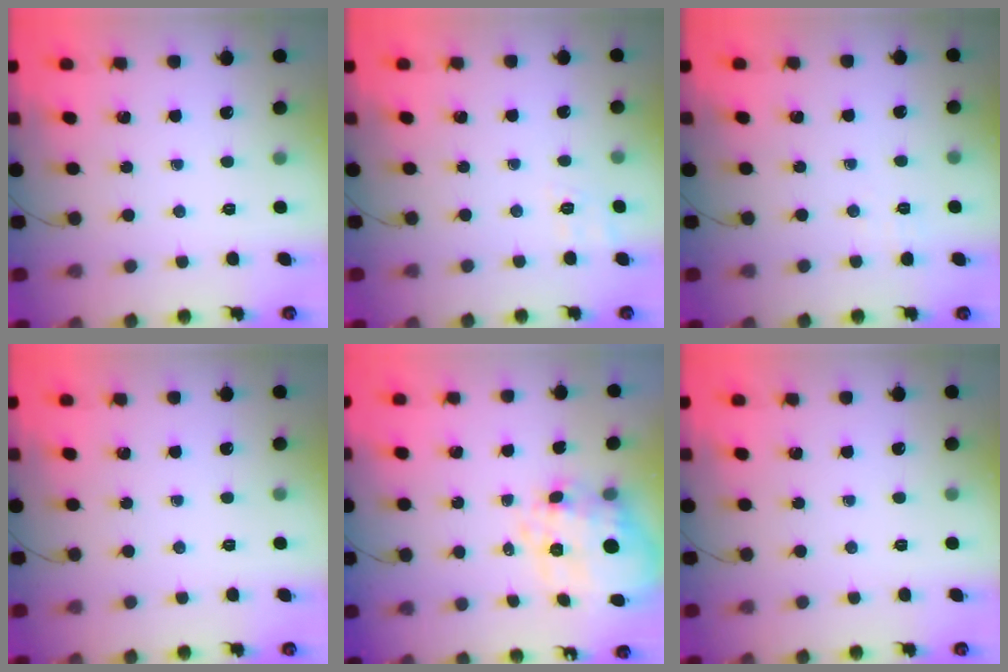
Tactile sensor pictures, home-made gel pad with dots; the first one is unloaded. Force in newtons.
{"total": 2.5, "press": 1.6, "slide": 1.9}
{"total": 1.4, "press": 0.5, "slide": 1.3}
{"total": 0.0}
{"total": 11.6, "press": 11.2, "slide": 3.1}
{"total": 0.0}